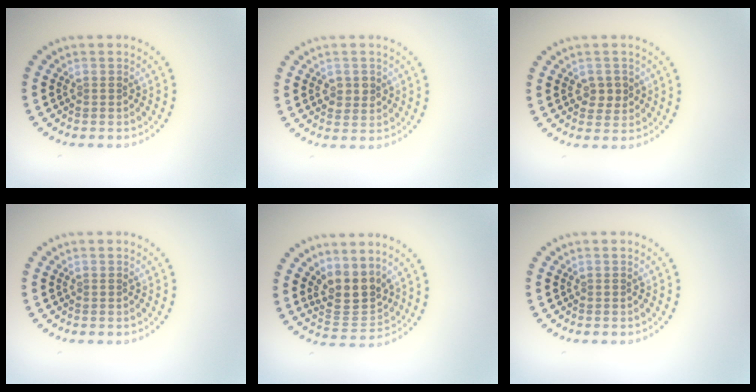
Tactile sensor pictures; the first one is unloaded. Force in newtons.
{"total": 1.8, "press": 1.8, "slide": 0.0}
{"total": 1.9, "press": 1.8, "slide": 0.3}
{"total": 0.0}
{"total": 3.9, "press": 3.3, "slide": 2.1}
{"total": 0.0}